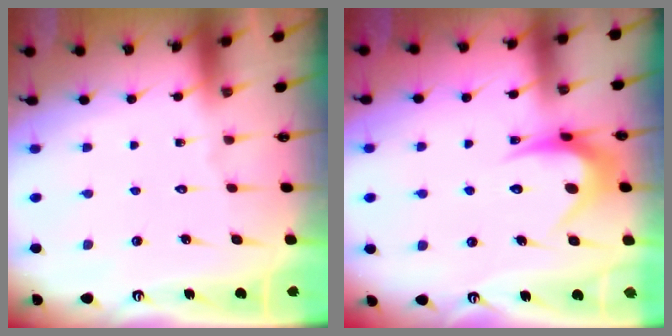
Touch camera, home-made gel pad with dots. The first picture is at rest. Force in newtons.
{"total": 9.7, "press": 9.7, "slide": 0.4}